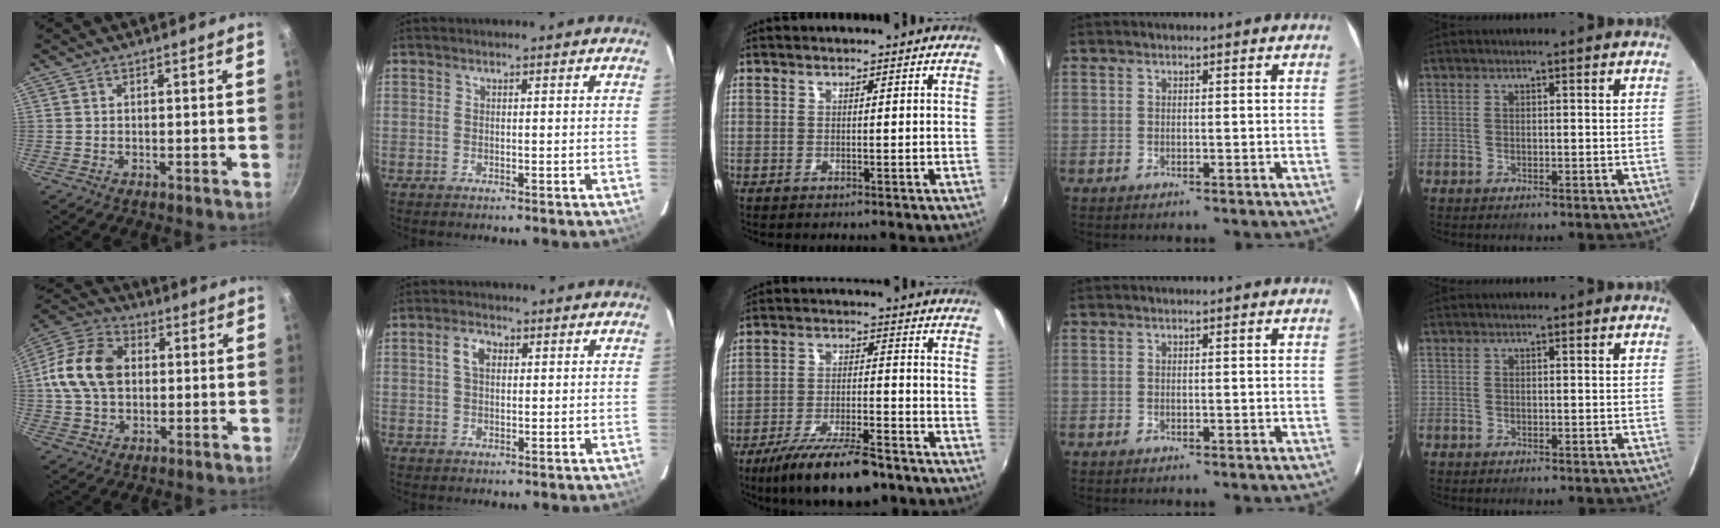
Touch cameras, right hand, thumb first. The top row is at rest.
{"thumb": {"total": 14.4, "force": [1.4, 10.5, 9.8], "torque": [-0.166, 0.020, 0.010]}, "index": {"total": 3.5, "force": [1.0, 2.2, 2.6], "torque": [-0.048, 0.011, 0.018]}, "middle": {"total": 14.6, "force": [-11.2, 3.7, 8.7], "torque": [-0.176, -0.023, -0.183]}}